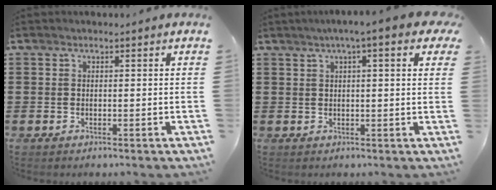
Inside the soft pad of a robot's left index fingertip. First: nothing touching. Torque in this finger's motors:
{"motor_torque": [2.14, 0.00, 0.54, 0.21]}